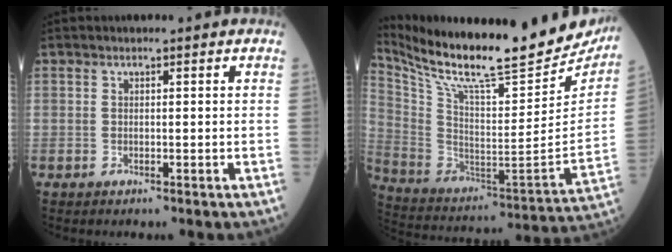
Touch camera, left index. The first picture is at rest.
{"total": 30.4, "force": [26.5, 5.1, 14.0], "torque": [-0.268, -0.076, 0.390]}